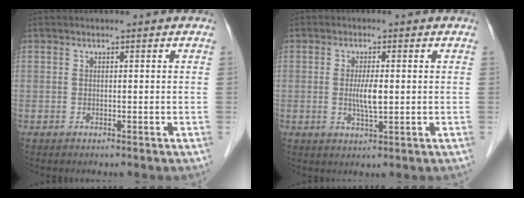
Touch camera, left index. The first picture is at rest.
{"total": 3.6, "force": [-0.1, 0.6, 3.6], "torque": [-0.069, -0.009, -0.001]}